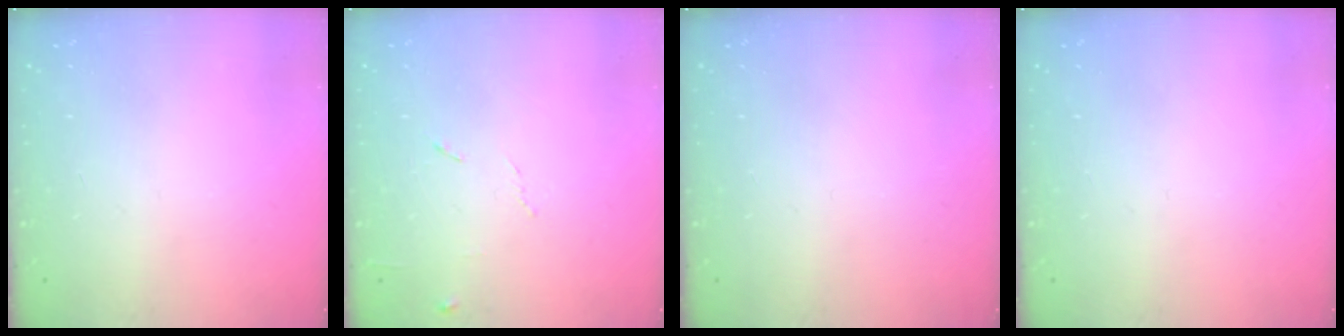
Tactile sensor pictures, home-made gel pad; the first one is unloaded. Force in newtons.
{"total": 6.4, "press": 6.3, "slide": 0.7}
{"total": 0.0}
{"total": 0.0}